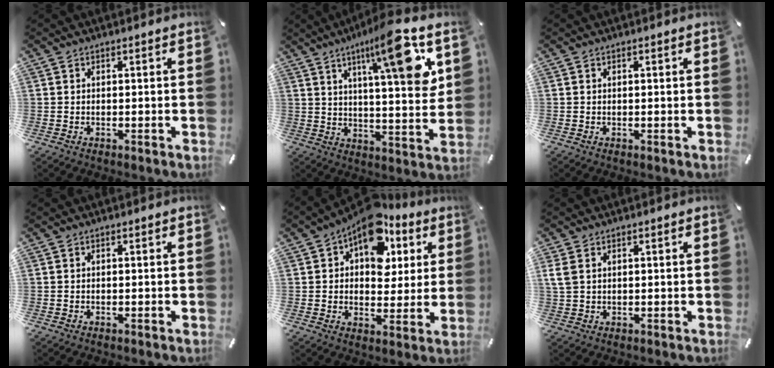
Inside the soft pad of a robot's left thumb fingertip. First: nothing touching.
{"total": 16.2, "force": [8.9, 3.4, 13.1], "torque": [-0.194, -0.042, 0.132]}
{"total": 0.0}
{"total": 0.0}
{"total": 13.8, "force": [7.6, 9.1, 7.2], "torque": [-0.099, -0.052, 0.135]}
{"total": 2.7, "force": [1.2, 1.9, 1.6], "torque": [-0.040, 0.000, 0.020]}